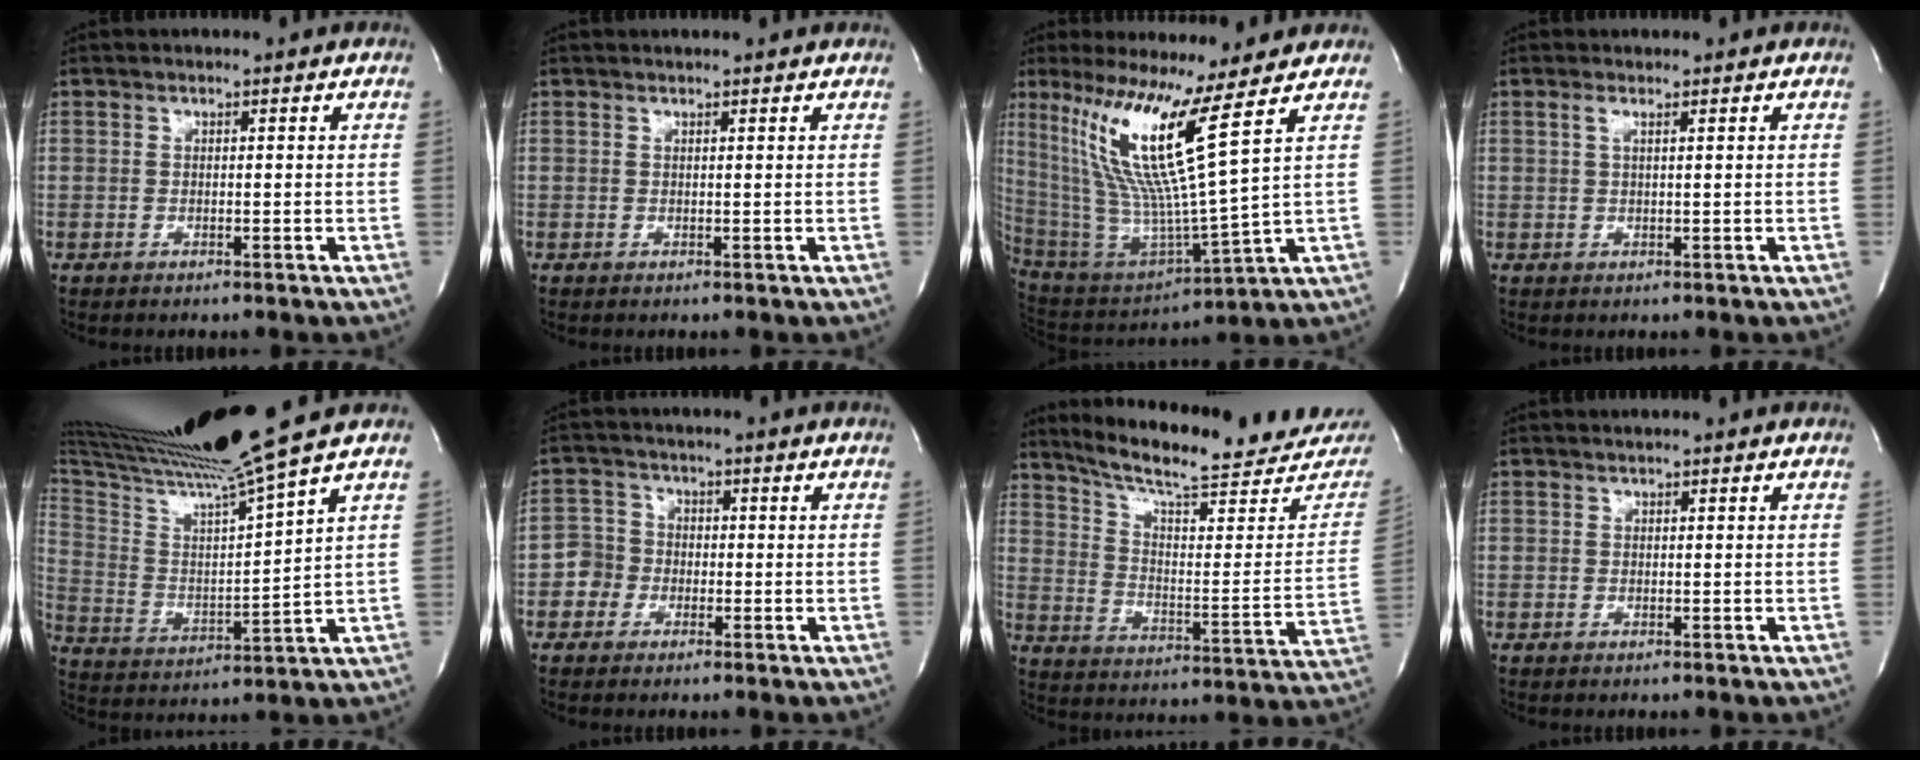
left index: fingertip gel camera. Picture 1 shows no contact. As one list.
[{"total": 1.7, "force": [1.6, 0.0, 0.5], "torque": [-0.011, 0.006, 0.014]}, {"total": 16.5, "force": [8.1, -2.7, 14.2], "torque": [-0.274, -0.028, 0.149]}, {"total": 1.0, "force": [0.4, -0.1, 0.9], "torque": [-0.028, 0.001, 0.010]}, {"total": 17.1, "force": [14.3, -3.3, 8.9], "torque": [-0.170, -0.033, 0.249]}, {"total": 3.4, "force": [-1.6, 3.0, 0.3], "torque": [0.001, 0.008, -0.037]}, {"total": 23.5, "force": [21.1, 2.8, 9.8], "torque": [-0.150, -0.064, 0.282]}, {"total": 0.0}]